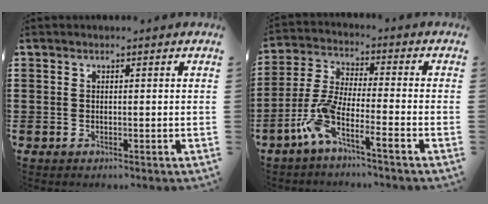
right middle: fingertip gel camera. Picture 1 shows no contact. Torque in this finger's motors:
{"motor_torque": [1.21, -0.93, 0.37, 0.21]}